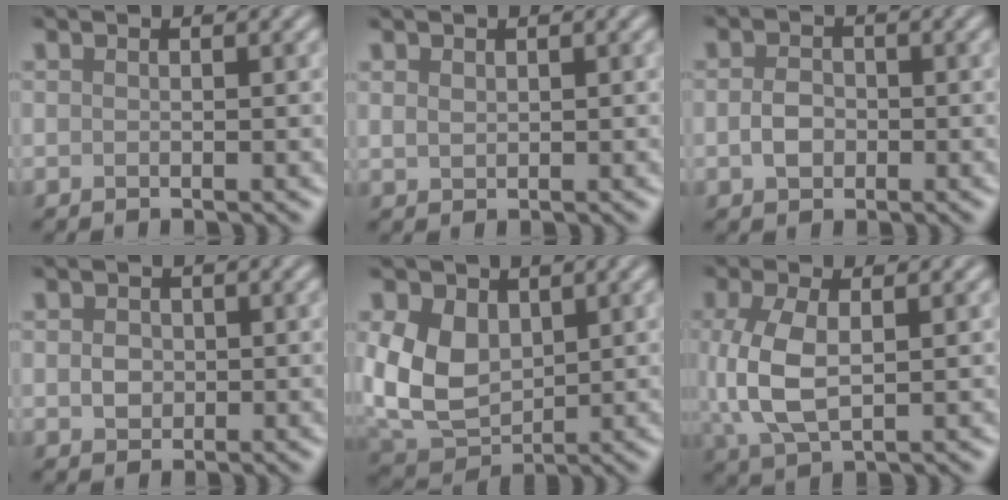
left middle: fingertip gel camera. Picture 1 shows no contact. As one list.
[{"total": 0.9, "force": [0.4, 0.6, 0.5], "torque": [-0.011, 0.003, 0.011]}, {"total": 2.1, "force": [-0.5, 1.5, 1.3], "torque": [-0.027, 0.005, -0.014]}, {"total": 1.7, "force": [0.0, 1.4, 0.9], "torque": [-0.015, 0.004, -0.003]}, {"total": 9.0, "force": [1.4, 6.6, 6.0], "torque": [-0.157, 0.001, 0.026]}, {"total": 6.0, "force": [0.3, 3.2, 5.0], "torque": [-0.129, 0.004, 0.009]}]